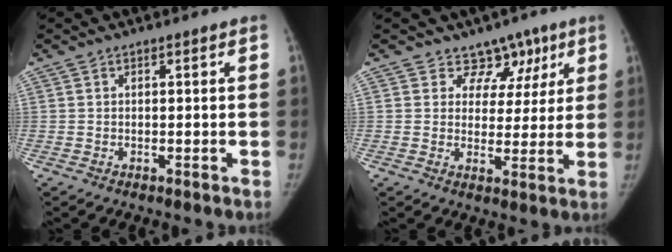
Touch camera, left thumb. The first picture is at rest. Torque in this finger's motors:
{"motor_torque": [0.17, 0.27, -0.12, -0.23, -0.03]}